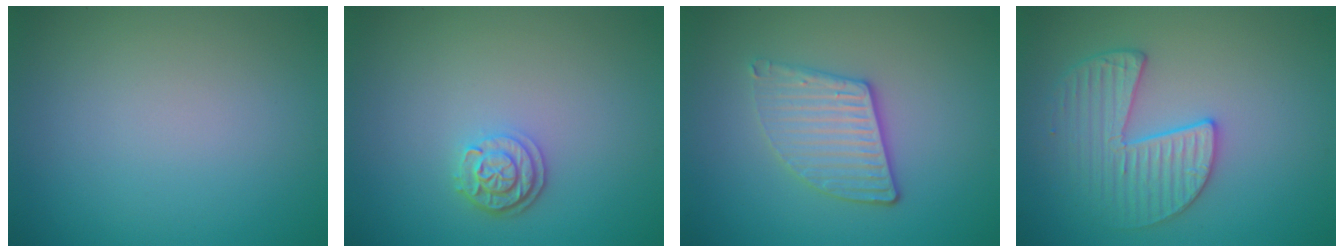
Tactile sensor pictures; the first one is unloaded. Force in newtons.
{"total": 2.4, "press": 2.1, "slide": 1.3}
{"total": 3.6, "press": 3.1, "slide": 1.8}
{"total": 3.6, "press": 3.5, "slide": 0.6}